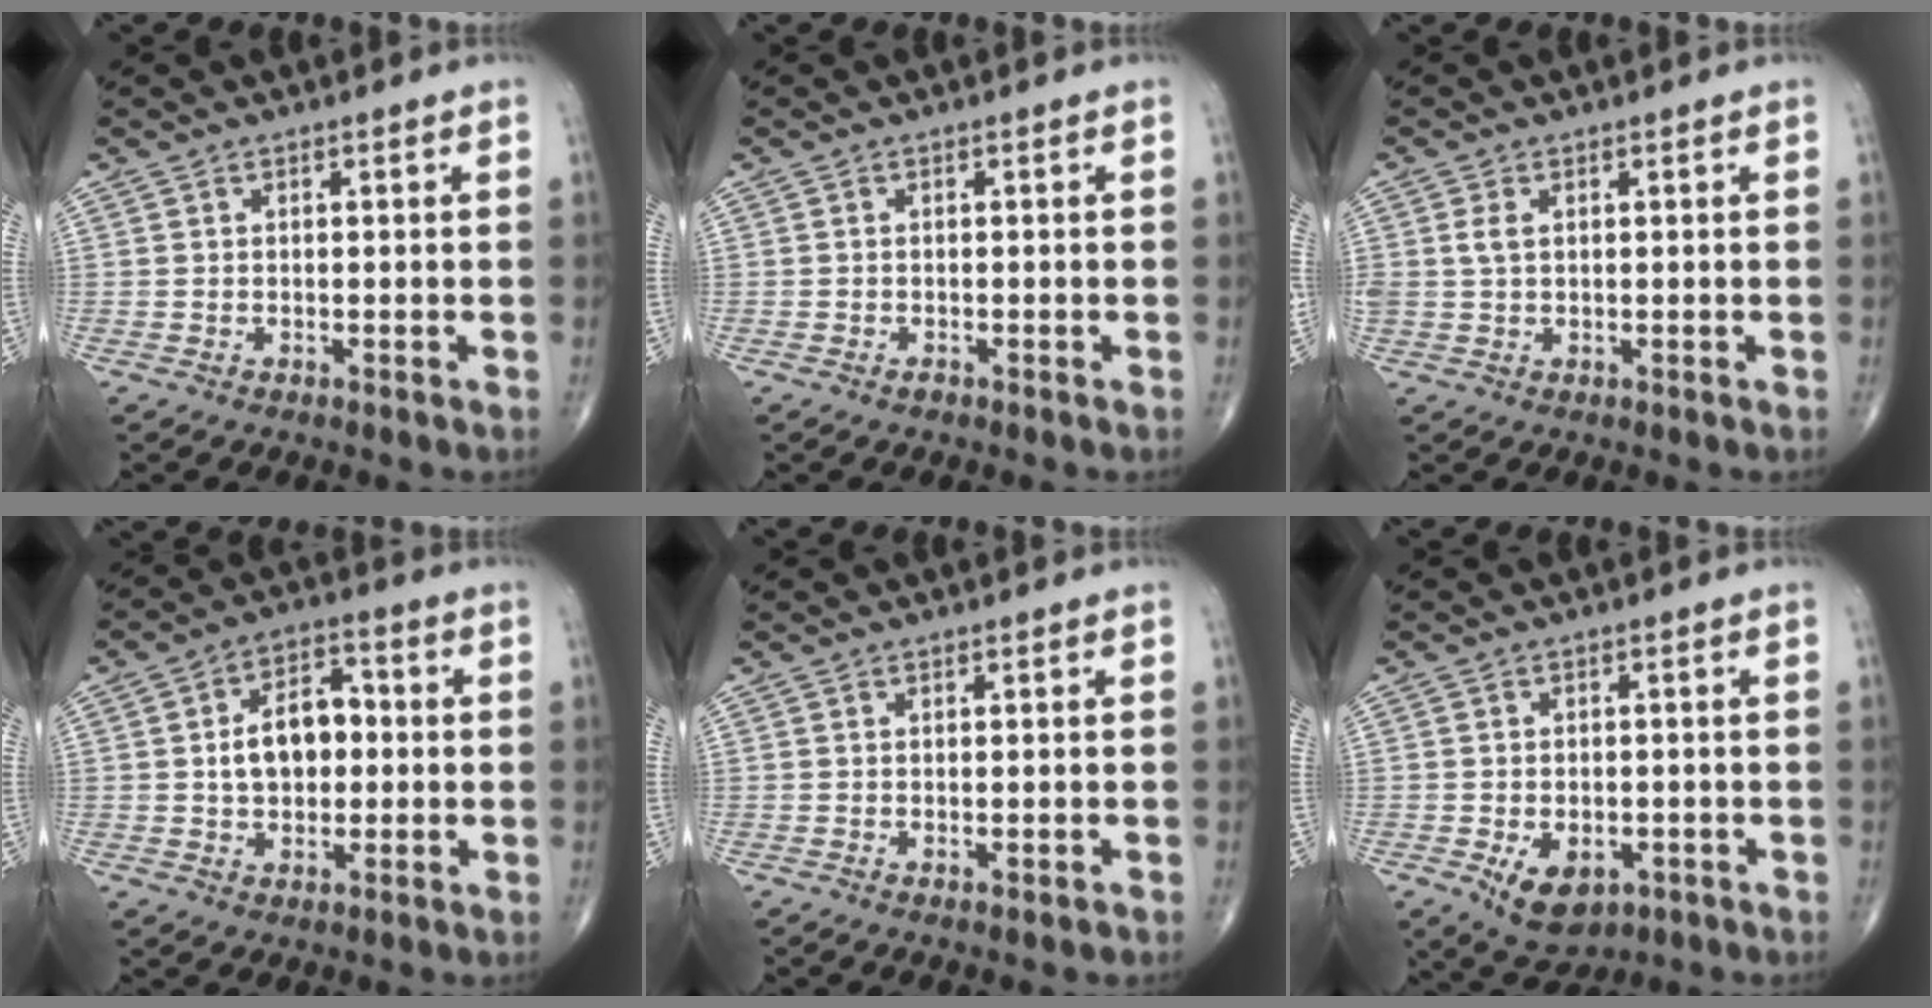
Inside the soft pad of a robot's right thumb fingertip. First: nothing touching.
{"total": 0.6, "force": [-0.4, 0.3, 0.2], "torque": [-0.004, 0.001, -0.009]}
{"total": 2.2, "force": [0.5, 1.4, 1.6], "torque": [-0.036, 0.003, 0.011]}
{"total": 10.1, "force": [0.2, 6.7, 7.6], "torque": [-0.098, 0.023, -0.001]}
{"total": 1.3, "force": [-0.5, 0.4, 1.1], "torque": [-0.017, -0.001, -0.004]}
{"total": 8.1, "force": [-3.1, 5.1, 5.5], "torque": [-0.076, 0.005, -0.035]}